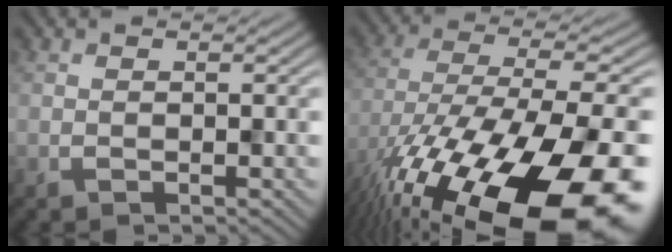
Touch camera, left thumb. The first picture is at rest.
{"total": 19.1, "force": [-11.0, 7.5, 13.7], "torque": [-0.242, -0.052, -0.143]}